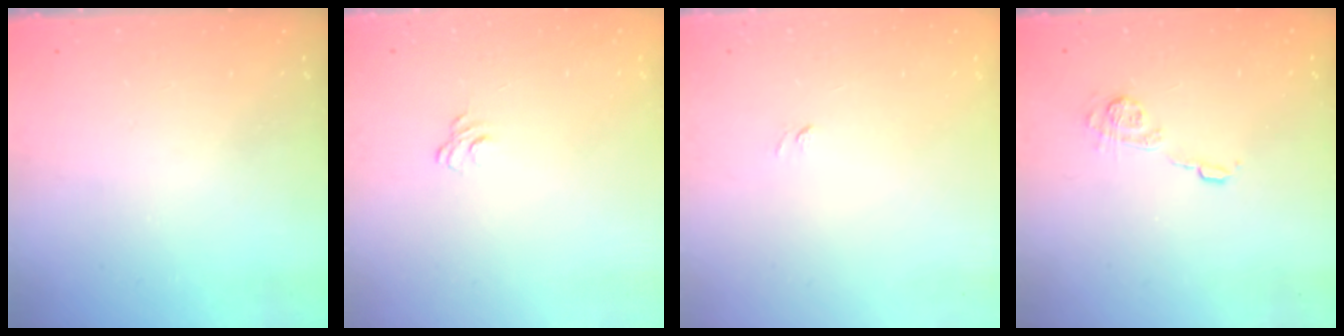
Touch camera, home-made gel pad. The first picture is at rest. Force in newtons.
{"total": 3.7, "press": 3.5, "slide": 1.2}
{"total": 3.3, "press": 3.1, "slide": 1.0}
{"total": 9.5, "press": 9.5, "slide": 0.8}